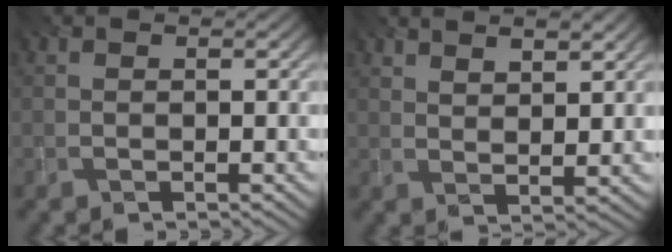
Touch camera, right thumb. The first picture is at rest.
{"total": 4.5, "force": [3.3, 1.2, 2.8], "torque": [-0.041, -0.014, 0.064]}